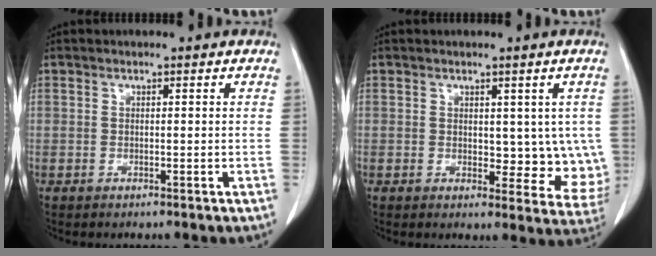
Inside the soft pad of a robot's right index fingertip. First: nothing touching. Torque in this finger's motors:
{"motor_torque": [0.00, 0.25, 0.06, 0.00]}